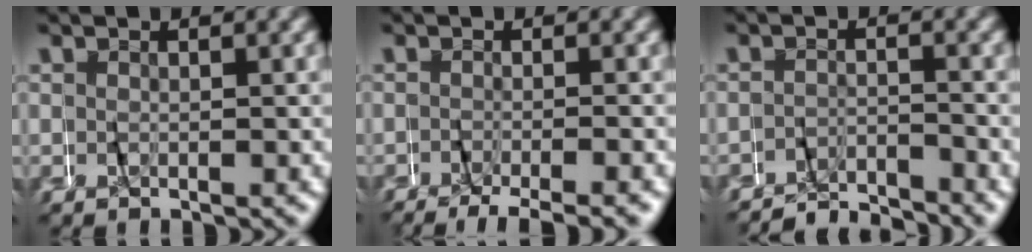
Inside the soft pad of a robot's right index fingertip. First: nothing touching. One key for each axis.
{"total": 4.1, "fx": -3.6, "fy": 0.7, "fz": 1.9, "tx": -0.034, "ty": -0.009, "tz": -0.055}
{"total": 4.7, "fx": -4.6, "fy": 0.7, "fz": -0.2, "tx": 0.005, "ty": -0.011, "tz": -0.080}